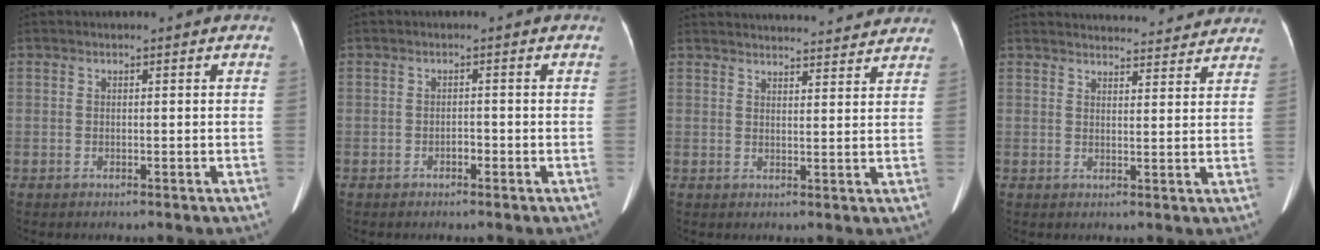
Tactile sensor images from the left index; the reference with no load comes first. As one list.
[{"total": 1.1, "force": [-1.0, 0.2, 0.4], "torque": [0.003, -0.004, -0.014]}, {"total": 19.2, "force": [18.3, 2.7, 4.9], "torque": [-0.061, 0.003, 0.228]}, {"total": 16.1, "force": [15.5, 2.8, 3.3], "torque": [-0.023, -0.001, 0.181]}]